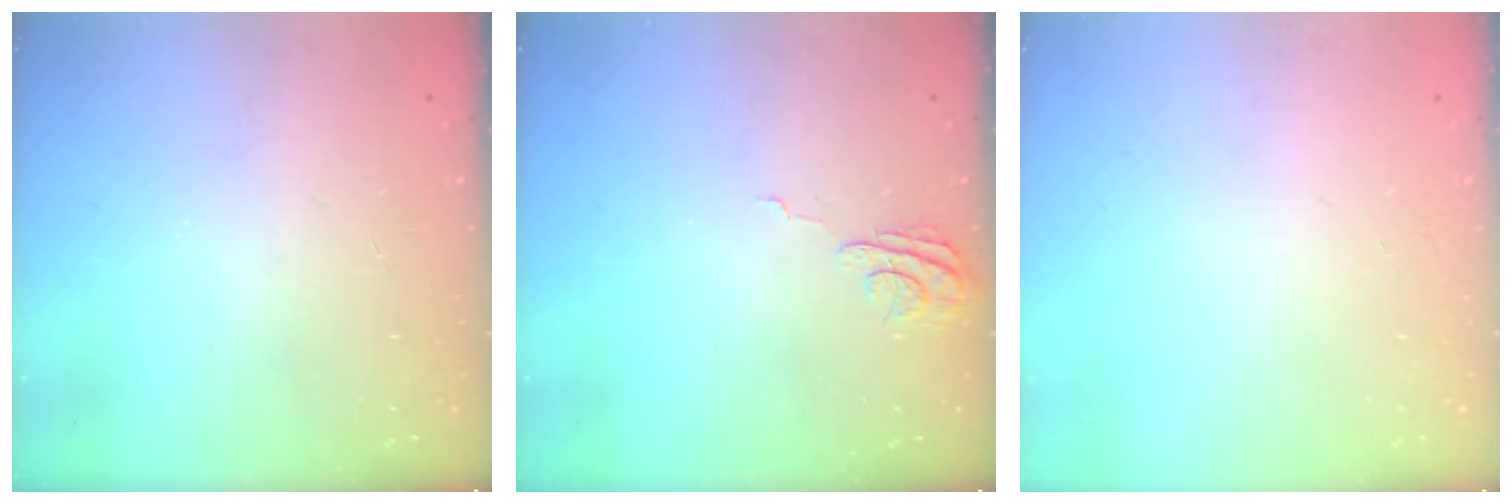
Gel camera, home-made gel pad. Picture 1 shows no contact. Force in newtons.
{"total": 5.7, "press": 5.7, "slide": 0.6}
{"total": 0.0}